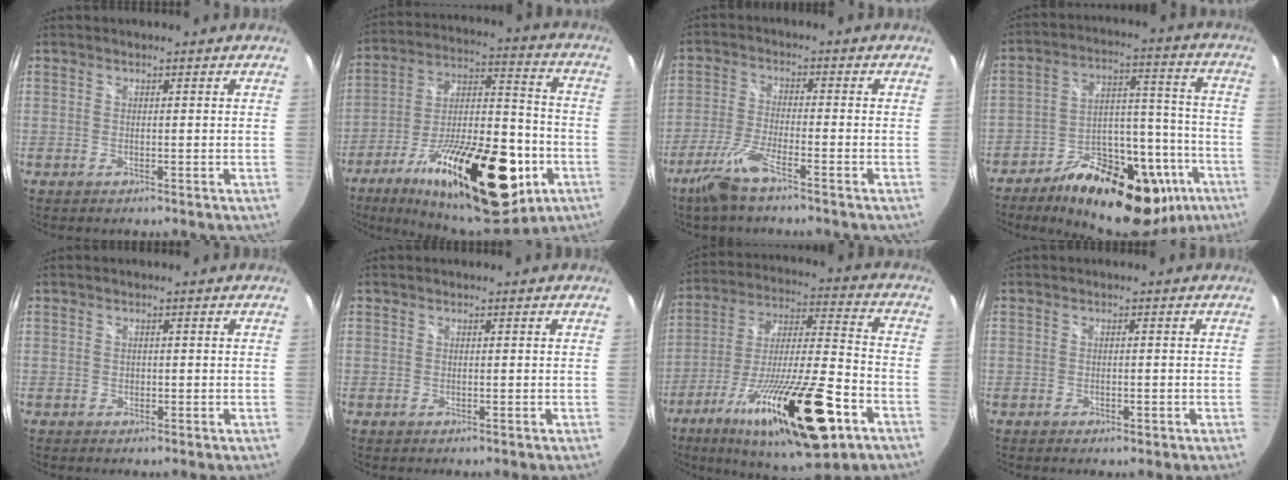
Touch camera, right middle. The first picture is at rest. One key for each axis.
{"total": 29.1, "fx": -13.4, "fy": 11.9, "fz": 22.9, "tx": -0.375, "ty": -0.007, "tz": -0.201}
{"total": 7.7, "fx": -5.4, "fy": 1.0, "fz": 5.4, "tx": -0.130, "ty": -0.010, "tz": -0.105}
{"total": 25.7, "fx": -15.8, "fy": 12.2, "fz": 16.3, "tx": -0.226, "ty": 0.029, "tz": -0.214}
{"total": 0.6, "fx": -0.2, "fy": 0.6, "fz": 0.0, "tx": 0.002, "ty": -0.002, "tz": -0.003}
{"total": 0.0}
{"total": 26.5, "fx": -13.1, "fy": 6.2, "fz": 22.1, "tx": -0.392, "ty": -0.048, "tz": -0.215}
{"total": 1.4, "fx": -0.7, "fy": 0.7, "fz": 0.9, "tx": -0.015, "ty": -0.003, "tz": -0.011}